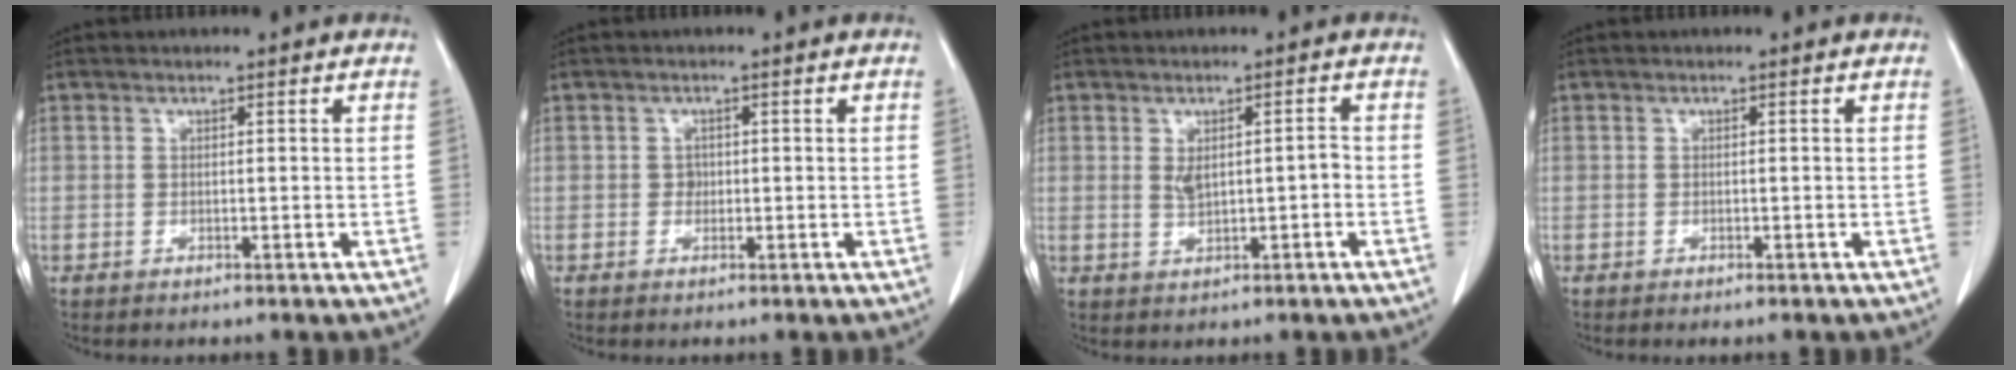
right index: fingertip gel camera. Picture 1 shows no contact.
{"total": 1.0, "force": [-0.1, 0.9, 0.4], "torque": [-0.003, 0.004, 0.000]}
{"total": 3.2, "force": [0.0, 1.3, 3.0], "torque": [-0.051, 0.006, 0.007]}
{"total": 0.7, "force": [-0.5, 0.1, 0.4], "torque": [-0.010, -0.002, -0.006]}